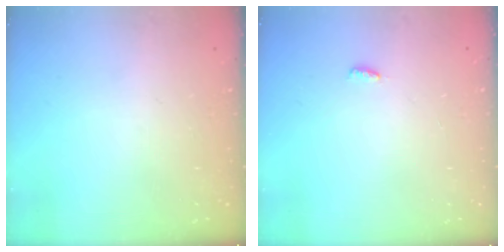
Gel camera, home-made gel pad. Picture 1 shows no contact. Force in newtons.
{"total": 3.1, "press": 2.7, "slide": 1.5}